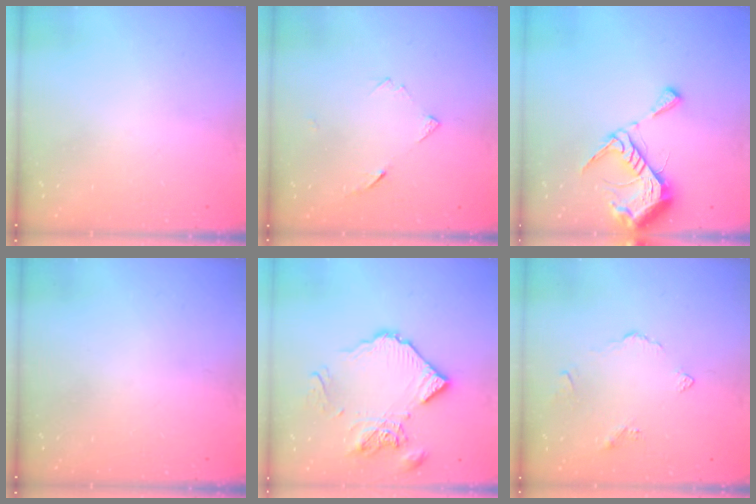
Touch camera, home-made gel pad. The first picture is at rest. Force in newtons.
{"total": 4.3, "press": 4.2, "slide": 0.6}
{"total": 12.0, "press": 12.0, "slide": 1.3}
{"total": 0.0}
{"total": 13.0, "press": 12.9, "slide": 1.4}
{"total": 3.3, "press": 3.2, "slide": 0.7}